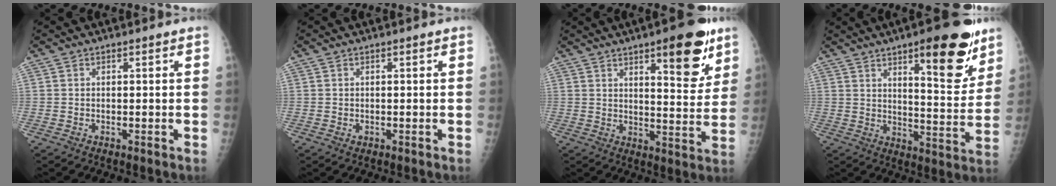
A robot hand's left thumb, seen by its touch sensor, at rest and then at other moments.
{"total": 0.9, "force": [-0.1, 0.7, 0.5], "torque": [-0.004, 0.000, 0.000]}
{"total": 13.5, "force": [7.7, 4.2, 10.3], "torque": [-0.108, -0.043, 0.106]}
{"total": 16.7, "force": [9.7, 5.0, 12.7], "torque": [-0.138, -0.057, 0.140]}